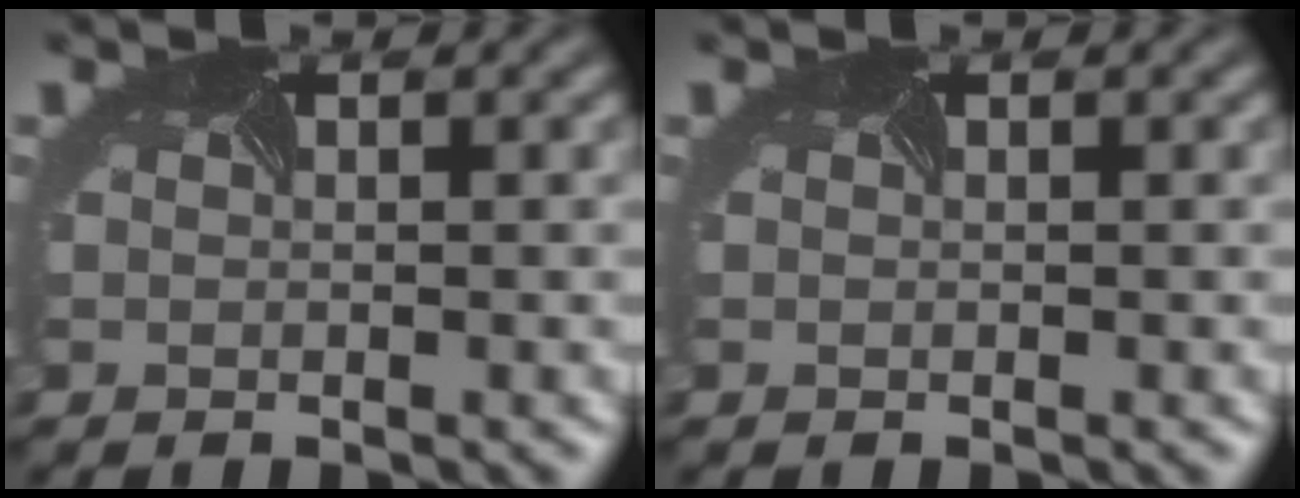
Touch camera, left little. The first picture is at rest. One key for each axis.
{"total": 0.0}